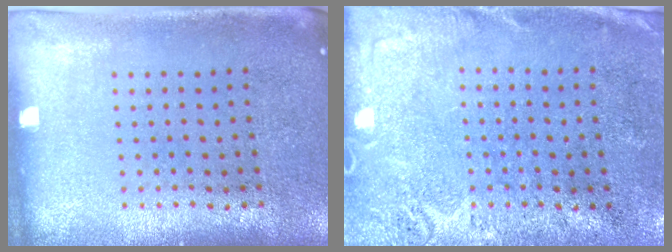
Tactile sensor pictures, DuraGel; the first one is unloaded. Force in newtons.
{"total": 2.7, "press": 2.3, "slide": 1.5}